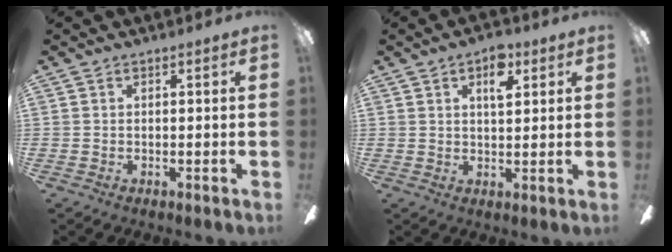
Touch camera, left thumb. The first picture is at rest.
{"total": 6.6, "force": [3.6, 3.2, 4.6], "torque": [-0.059, -0.008, 0.055]}